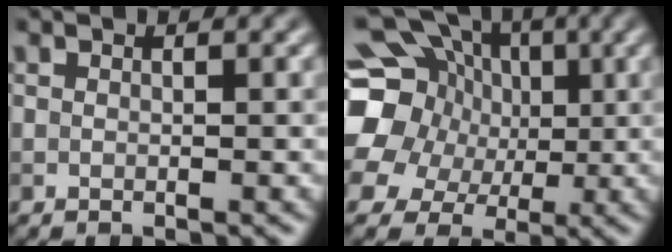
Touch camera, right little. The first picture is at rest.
{"total": 14.7, "force": [0.8, 13.1, 6.5], "torque": [-0.150, 0.000, -0.011]}